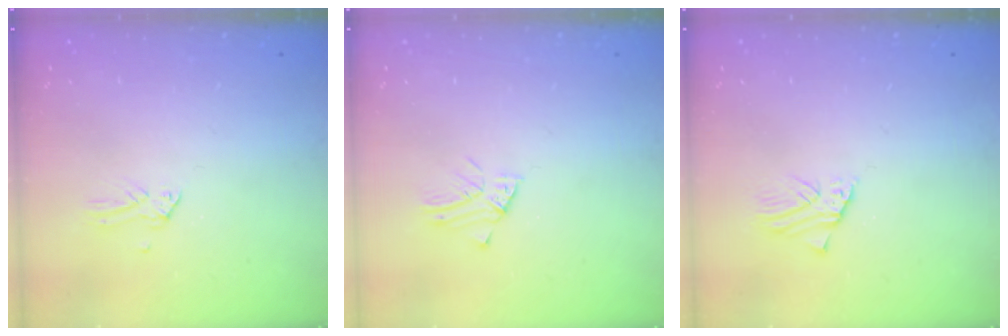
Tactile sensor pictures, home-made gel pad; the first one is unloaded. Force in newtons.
{"total": 1.4, "press": 1.4, "slide": 0.0}
{"total": 1.3, "press": 1.3, "slide": 0.0}